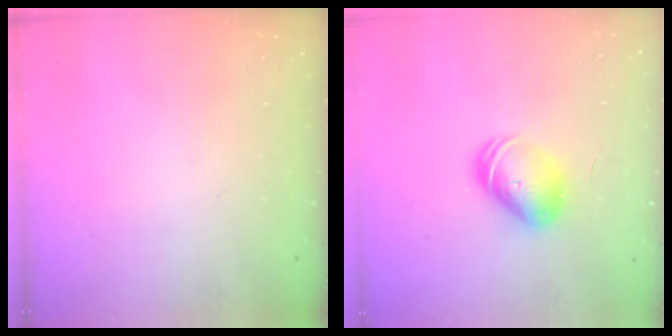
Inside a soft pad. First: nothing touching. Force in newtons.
{"total": 8.5, "press": 8.5, "slide": 1.0}